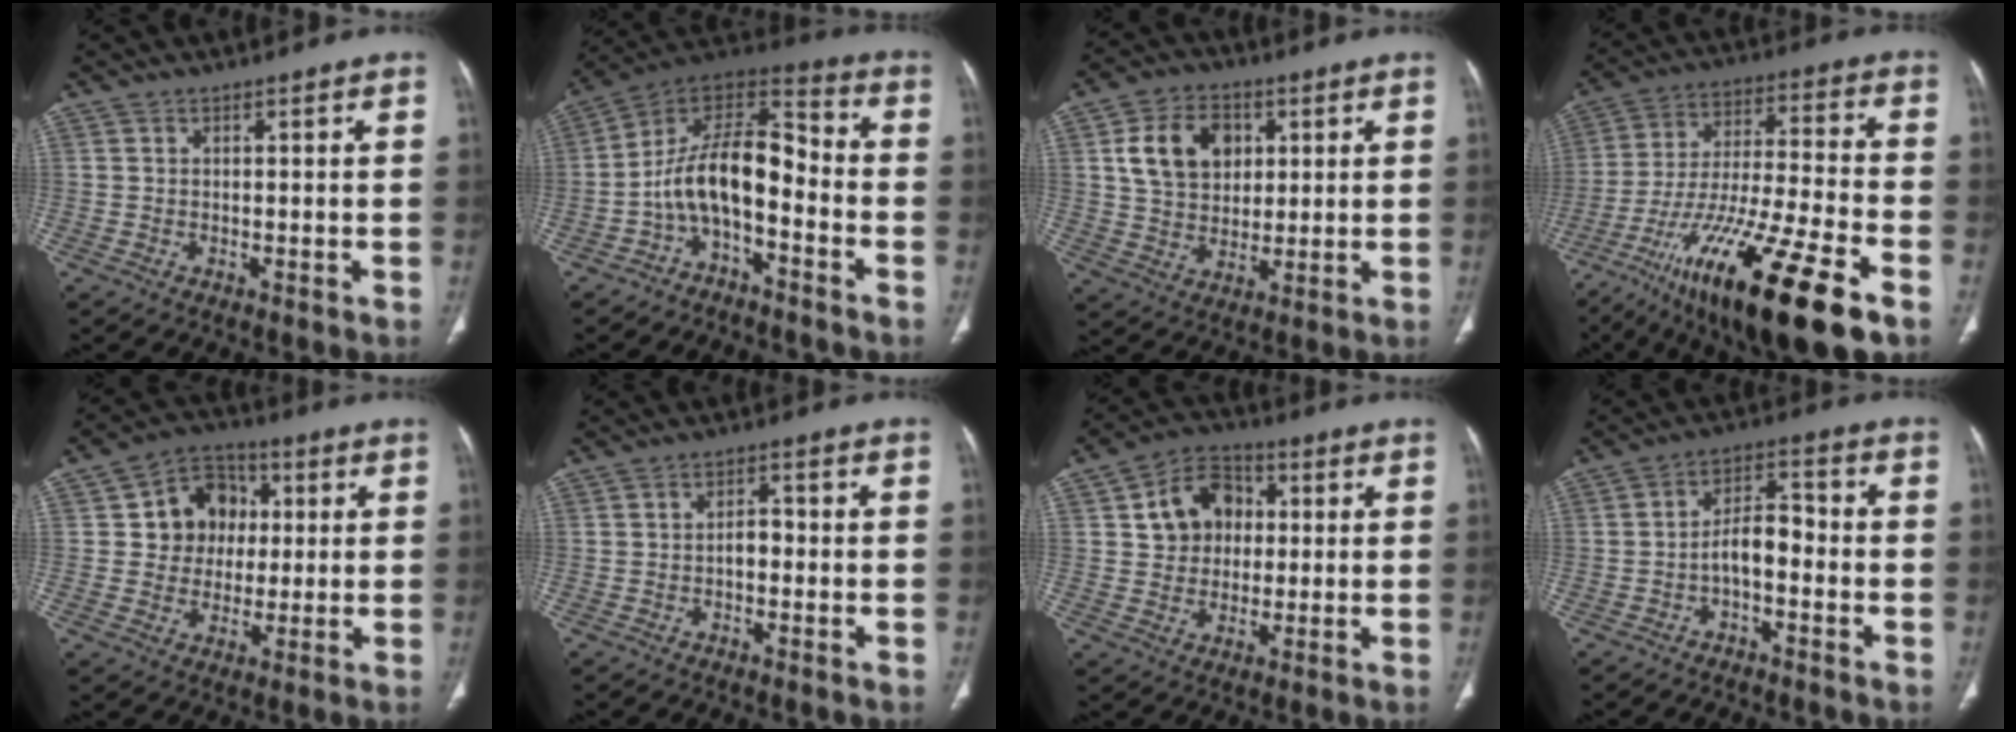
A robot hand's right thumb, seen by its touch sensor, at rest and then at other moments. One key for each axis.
{"total": 13.1, "fx": -4.3, "fy": 6.4, "fz": 10.6, "tx": -0.176, "ty": 0.093, "tz": -0.084}
{"total": 12.2, "fx": 3.5, "fy": 9.1, "fz": 7.2, "tx": -0.094, "ty": -0.003, "tz": 0.064}
{"total": 26.0, "fx": -13.8, "fy": 5.6, "fz": 21.3, "tx": -0.382, "ty": 0.030, "tz": -0.233}
{"total": 10.7, "fx": 1.6, "fy": 9.4, "fz": 4.8, "tx": -0.024, "ty": 0.008, "tz": 0.022}
{"total": 2.7, "fx": -0.7, "fy": 1.7, "fz": 2.0, "tx": -0.020, "ty": 0.013, "tz": -0.015}
{"total": 10.6, "fx": 2.0, "fy": 8.7, "fz": 5.8, "tx": -0.062, "ty": 0.010, "tz": 0.027}
{"total": 6.3, "fx": -2.1, "fy": 3.3, "fz": 5.0, "tx": -0.076, "ty": 0.039, "tz": -0.042}